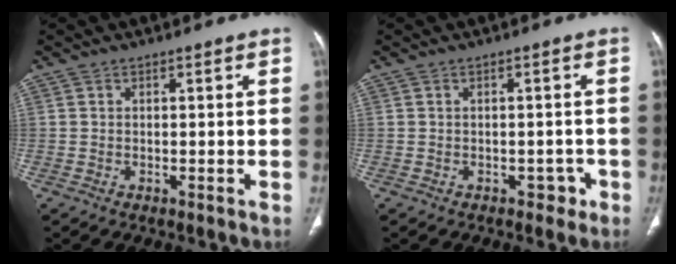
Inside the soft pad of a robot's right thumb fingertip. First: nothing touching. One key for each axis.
{"total": 2.3, "fx": -1.2, "fy": 1.8, "fz": 0.9, "tx": 0.006, "ty": 0.011, "tz": -0.012}